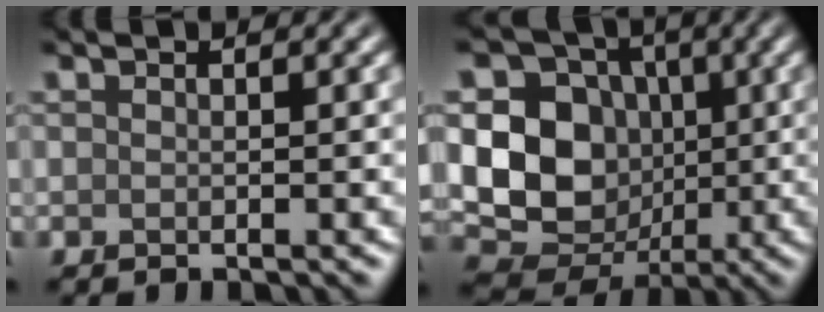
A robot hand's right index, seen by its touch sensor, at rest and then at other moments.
{"total": 8.7, "force": [-0.2, 7.3, 4.7], "torque": [-0.089, -0.009, -0.009]}